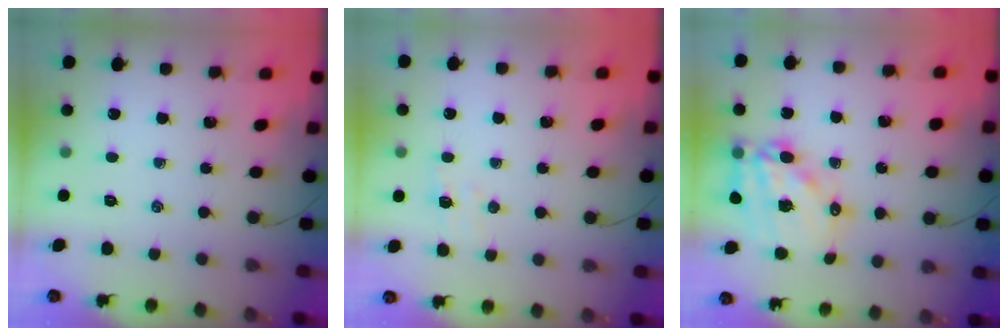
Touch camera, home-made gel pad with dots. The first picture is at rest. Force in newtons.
{"total": 3.0, "press": 2.9, "slide": 0.7}
{"total": 15.4, "press": 14.9, "slide": 3.6}